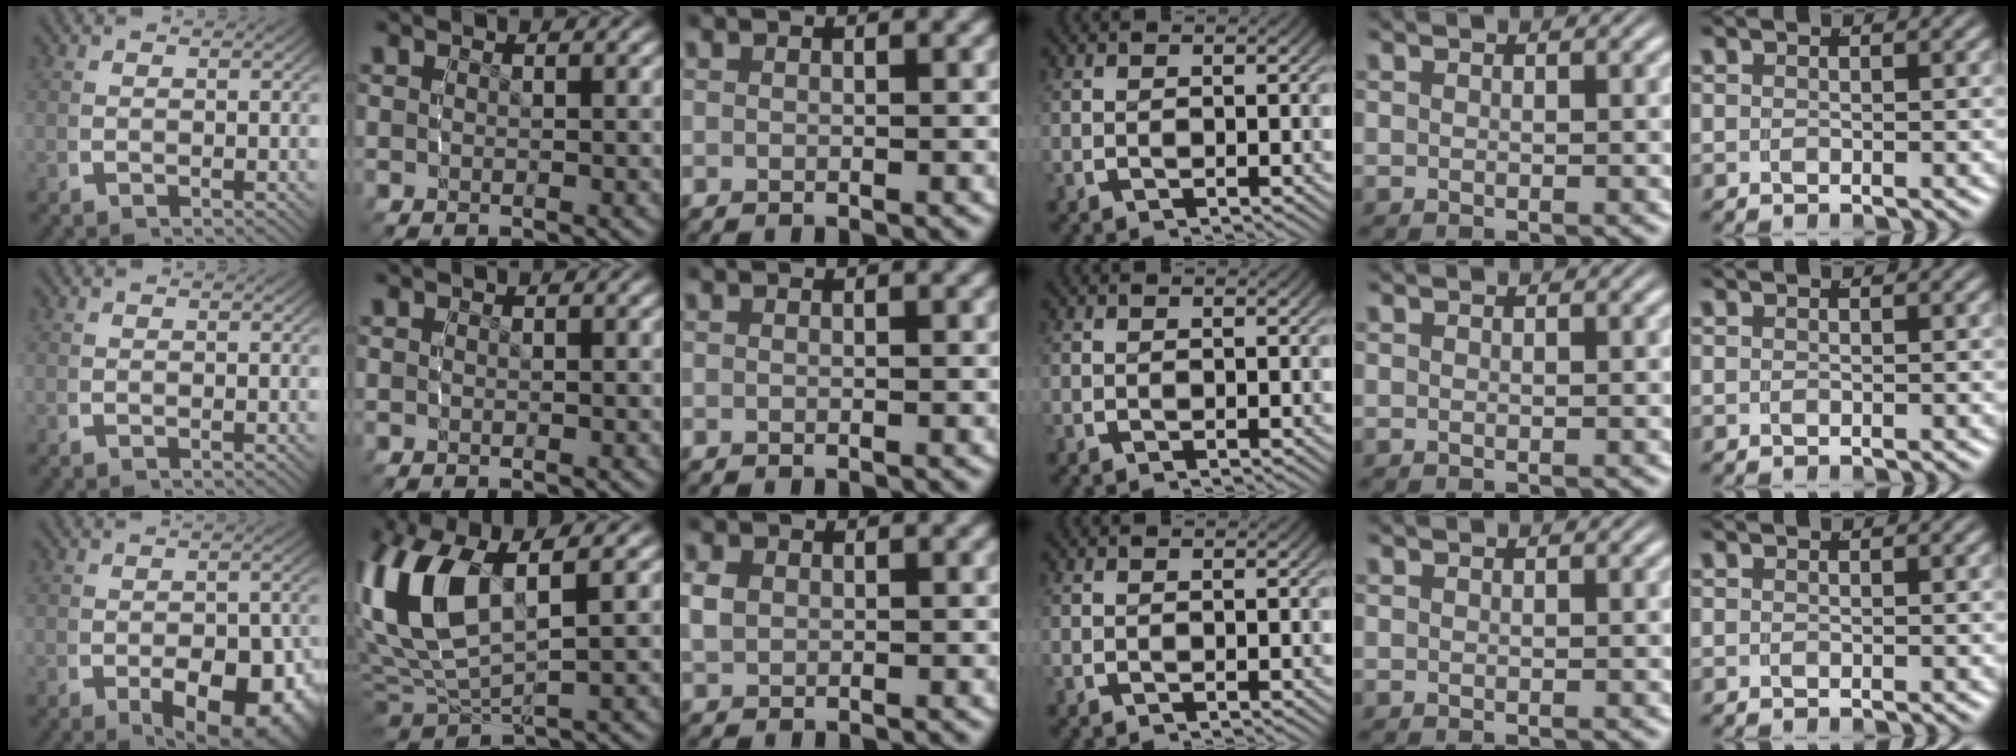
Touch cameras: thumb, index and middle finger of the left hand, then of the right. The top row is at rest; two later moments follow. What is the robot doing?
{"motion": "grasp_and_lifting", "object": "bowl"}